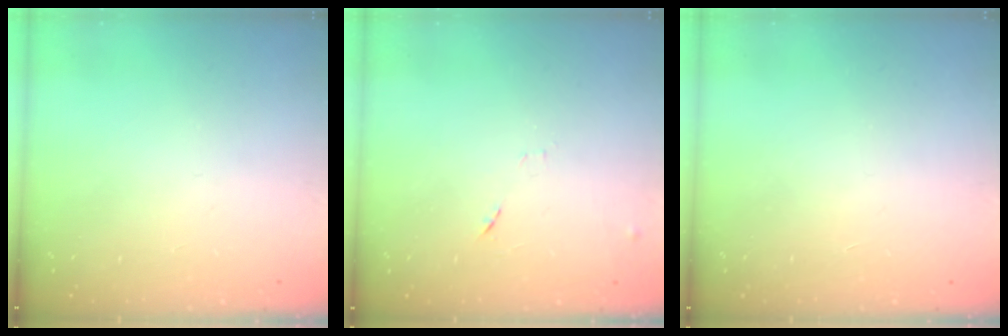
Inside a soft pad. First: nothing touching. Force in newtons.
{"total": 7.3, "press": 7.2, "slide": 0.7}
{"total": 1.6, "press": 1.6, "slide": 0.1}